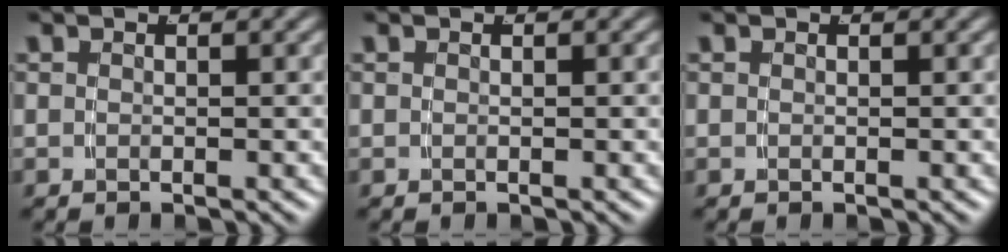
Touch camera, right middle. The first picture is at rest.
{"total": 0.0}
{"total": 0.0}